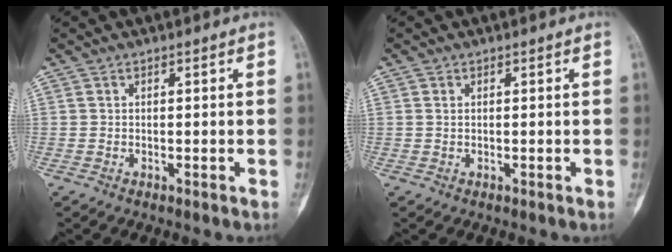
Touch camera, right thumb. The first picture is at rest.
{"total": 0.5, "force": [0.2, 0.3, 0.4], "torque": [-0.011, 0.003, 0.005]}